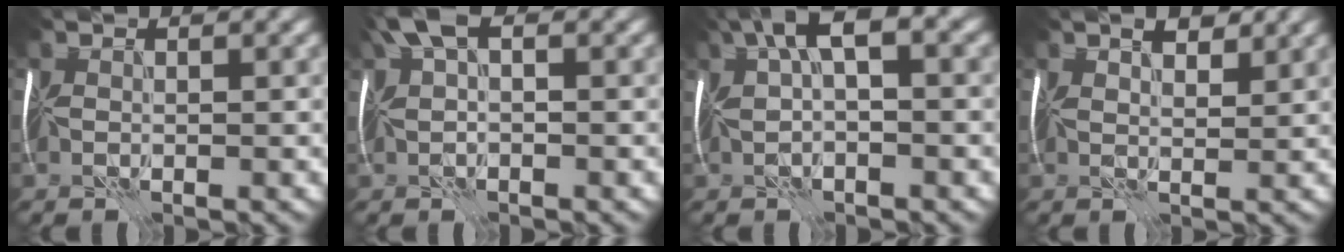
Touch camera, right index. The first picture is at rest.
{"total": 3.8, "force": [0.7, 1.9, 3.2], "torque": [-0.074, 0.006, 0.020]}
{"total": 5.5, "force": [1.0, 2.2, 5.0], "torque": [-0.097, 0.014, 0.020]}
{"total": 2.5, "force": [1.5, 1.2, 1.7], "torque": [-0.022, 0.005, 0.020]}